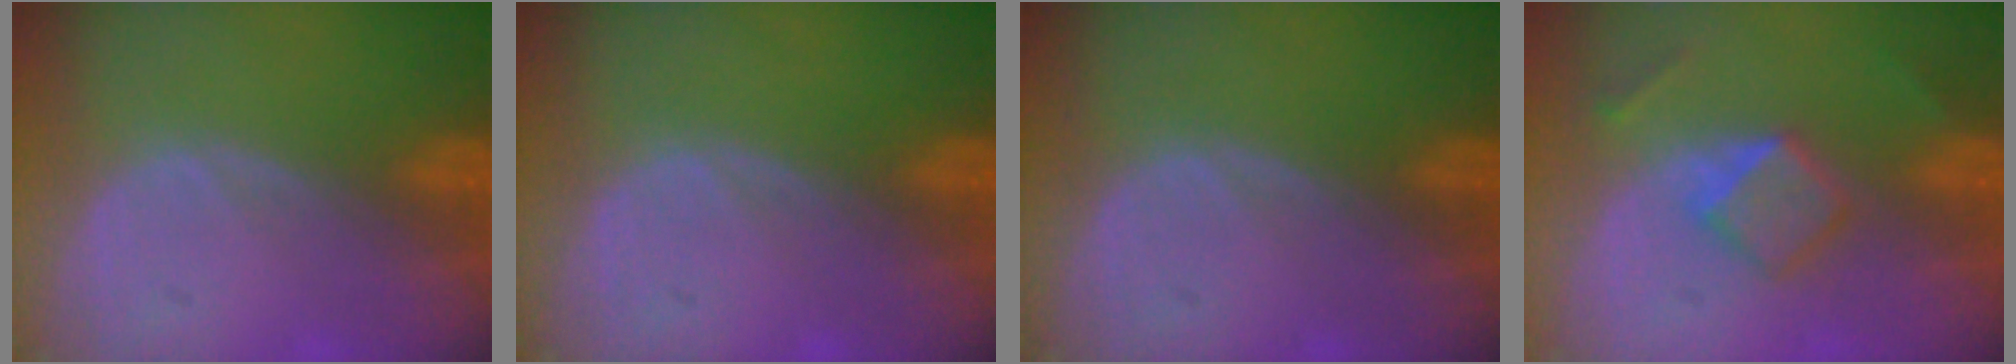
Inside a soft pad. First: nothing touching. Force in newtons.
{"total": 0.0}
{"total": 0.0}
{"total": 5.2, "press": 4.5, "slide": 2.7}